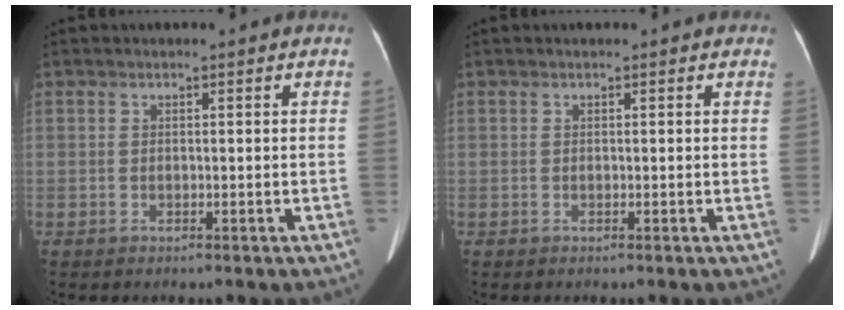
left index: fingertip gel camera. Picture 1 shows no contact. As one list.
[{"total": 0.9, "force": [0.8, 0.3, 0.3], "torque": [-0.005, 0.001, 0.000]}]